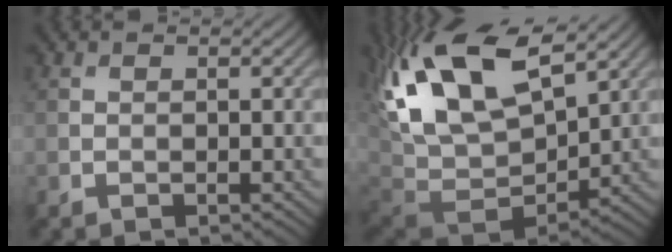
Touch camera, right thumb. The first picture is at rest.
{"total": 19.2, "force": [7.3, 10.2, 14.5], "torque": [-0.309, 0.016, 0.168]}